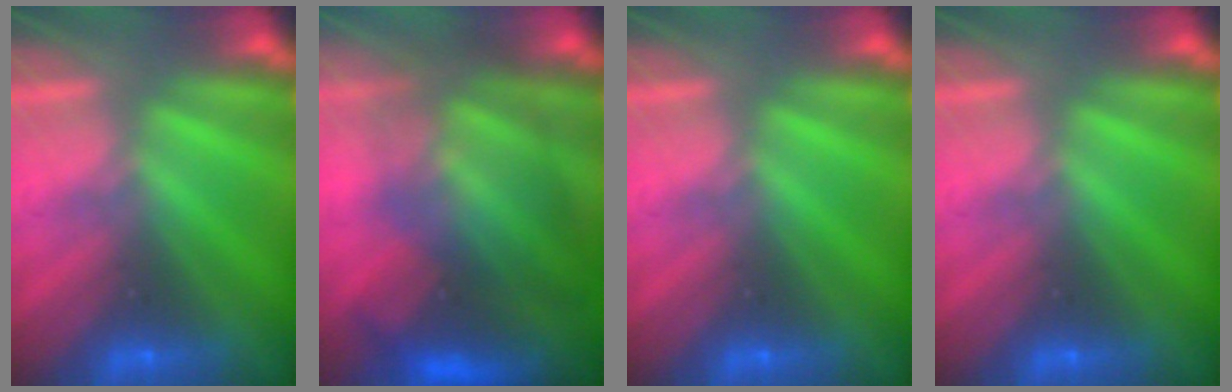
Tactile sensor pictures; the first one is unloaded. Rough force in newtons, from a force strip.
{"total": 7.4}
{"total": 0.0}
{"total": 0.0}